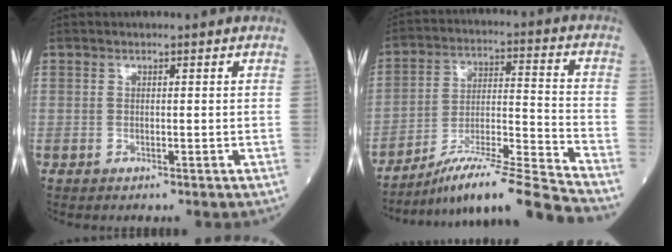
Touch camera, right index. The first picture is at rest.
{"total": 15.9, "force": [-14.1, -2.3, 7.0], "torque": [-0.117, 0.015, -0.243]}